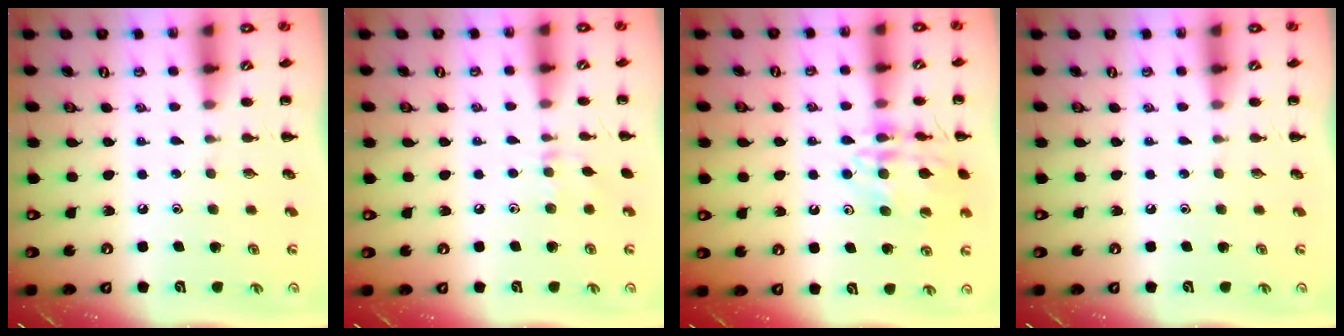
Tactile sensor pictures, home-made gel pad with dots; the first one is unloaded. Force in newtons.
{"total": 6.2, "press": 5.9, "slide": 2.0}
{"total": 14.5, "press": 14.4, "slide": 1.4}
{"total": 0.0}